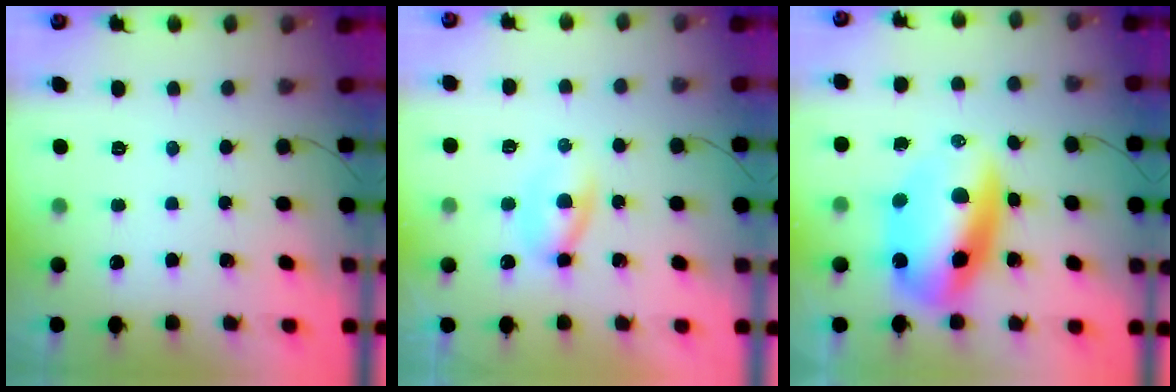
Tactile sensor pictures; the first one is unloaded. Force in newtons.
{"total": 3.8, "press": 3.7, "slide": 1.0}
{"total": 14.6, "press": 14.0, "slide": 4.0}